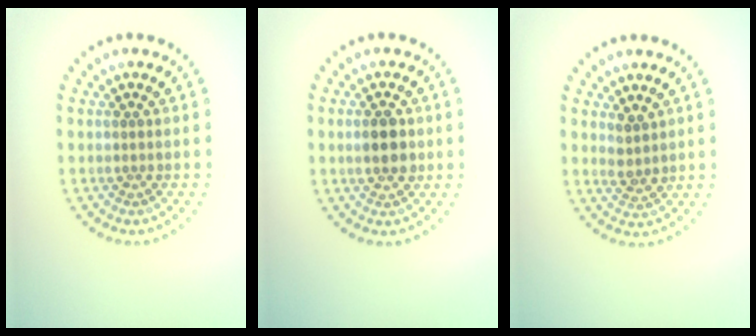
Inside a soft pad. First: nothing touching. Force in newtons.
{"total": 2.8, "press": 2.8, "slide": 0.2}
{"total": 1.7, "press": 1.4, "slide": 0.9}